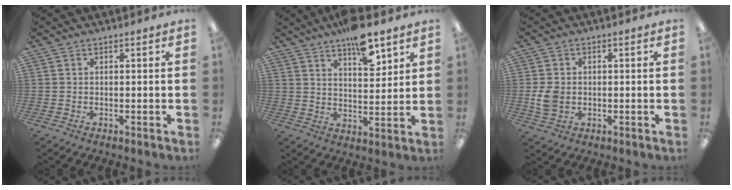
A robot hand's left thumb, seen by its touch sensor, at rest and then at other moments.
{"total": 10.1, "force": [7.6, 3.4, 5.7], "torque": [-0.083, -0.043, 0.129]}
{"total": 5.2, "force": [-0.5, 4.1, 3.2], "torque": [-0.060, 0.003, -0.009]}